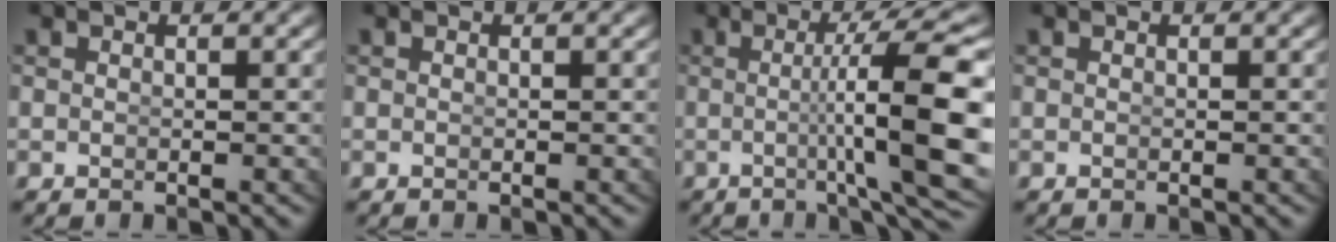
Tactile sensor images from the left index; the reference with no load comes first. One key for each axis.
{"total": 1.1, "fx": -0.1, "fy": -1.0, "fz": -0.5, "tx": 0.013, "ty": -0.014, "tz": 0.011}
{"total": 9.0, "fx": -1.0, "fy": 1.1, "fz": 8.8, "tx": -0.119, "ty": -0.007, "tz": -0.007}
{"total": 0.0}